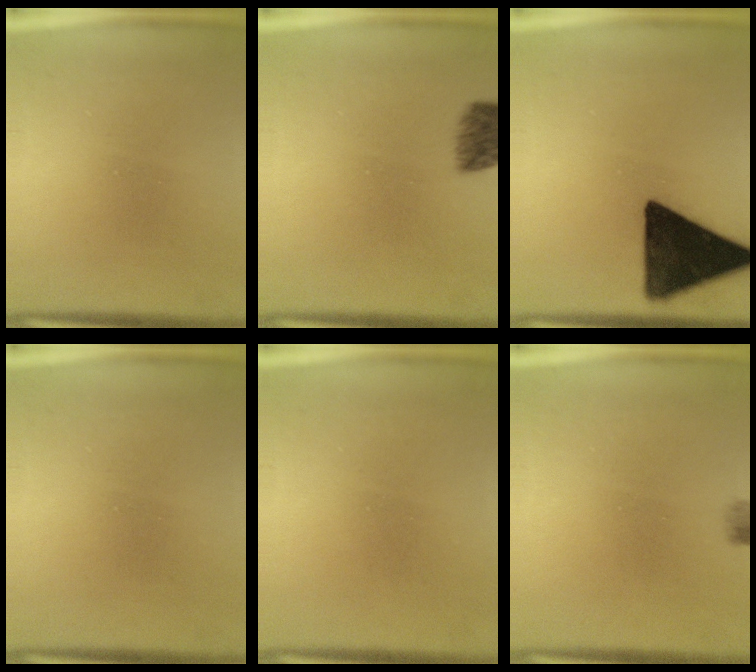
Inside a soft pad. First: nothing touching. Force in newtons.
{"total": 6.0}
{"total": 16.6}
{"total": 0.0}
{"total": 1.7}
{"total": 2.2}